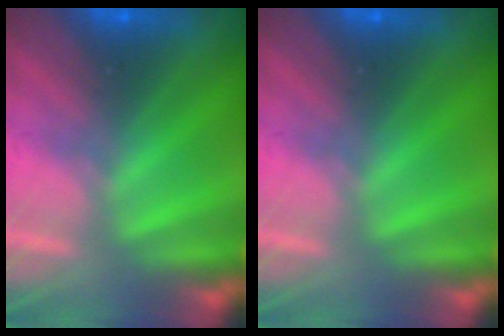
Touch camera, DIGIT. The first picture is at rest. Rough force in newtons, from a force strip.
{"total": 0.0}